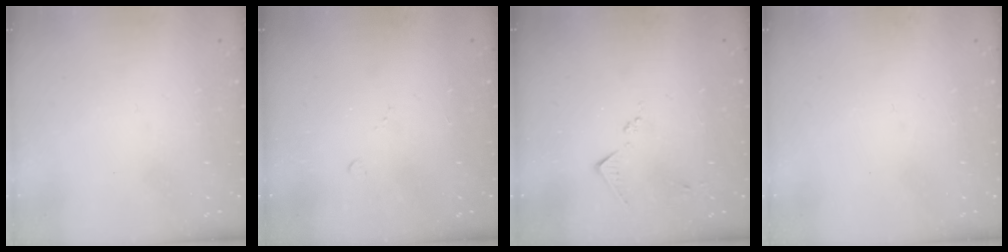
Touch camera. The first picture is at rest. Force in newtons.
{"total": 4.0, "press": 4.0, "slide": 0.6}
{"total": 5.7, "press": 5.7, "slide": 0.8}
{"total": 0.0}